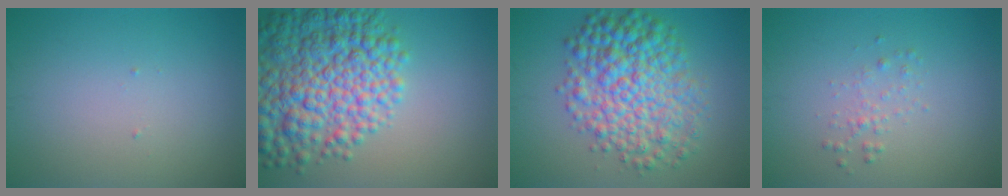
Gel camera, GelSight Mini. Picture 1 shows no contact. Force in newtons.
{"total": 9.9, "press": 9.9, "slide": 0.3}
{"total": 8.4, "press": 8.4, "slide": 0.0}
{"total": 1.1, "press": 1.1, "slide": 0.0}